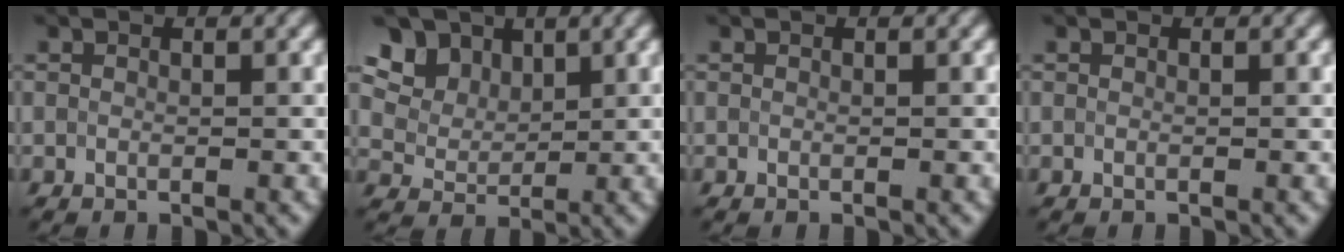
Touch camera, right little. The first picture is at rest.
{"total": 9.6, "force": [5.6, 6.5, 4.3], "torque": [-0.107, 0.015, 0.090]}
{"total": 0.0}
{"total": 0.0}